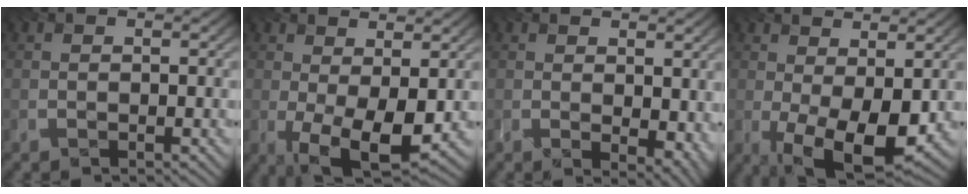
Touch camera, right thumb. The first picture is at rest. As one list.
[{"total": 8.5, "force": [-1.2, 3.5, 7.7], "torque": [-0.131, -0.011, -0.020]}, {"total": 6.6, "force": [1.7, 3.5, 5.4], "torque": [-0.075, -0.015, 0.042]}, {"total": 9.9, "force": [-1.2, 4.5, 8.8], "torque": [-0.142, -0.011, -0.017]}]